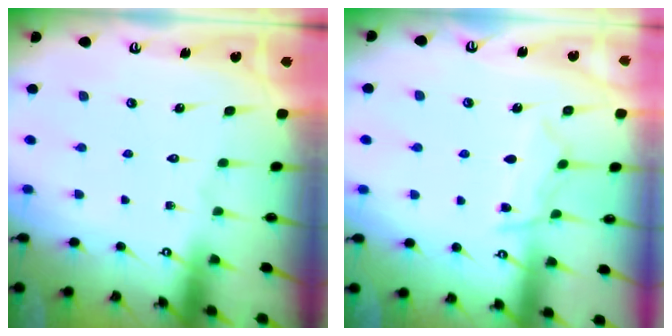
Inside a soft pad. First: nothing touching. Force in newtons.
{"total": 6.8, "press": 6.7, "slide": 0.8}